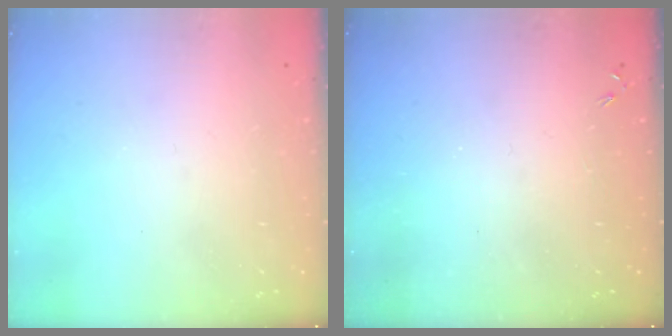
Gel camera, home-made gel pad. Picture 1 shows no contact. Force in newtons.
{"total": 0.0}